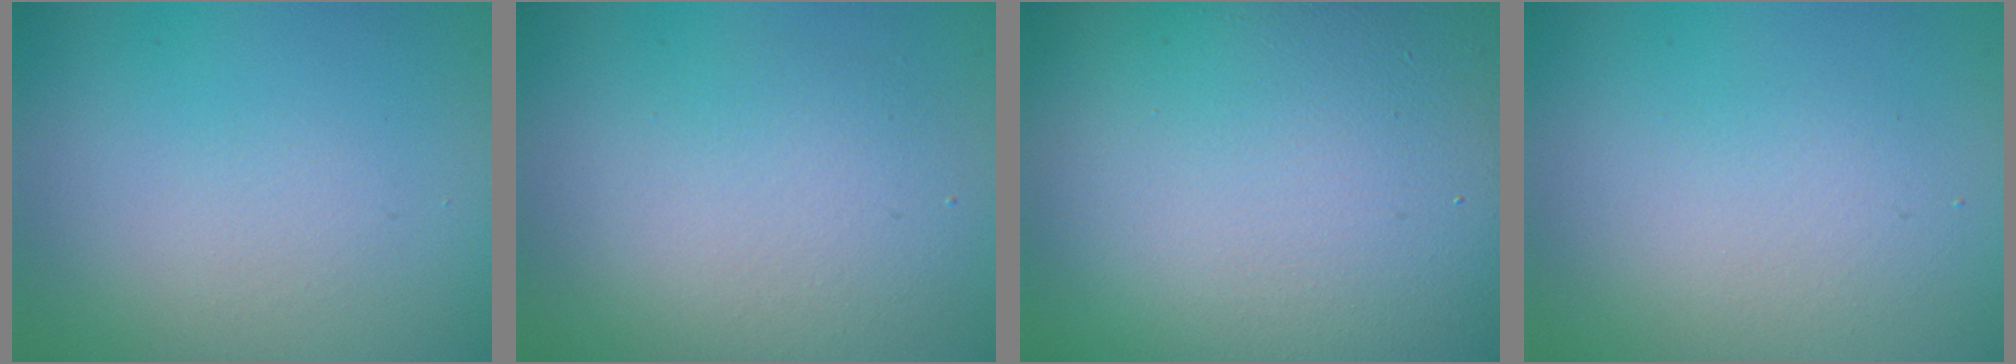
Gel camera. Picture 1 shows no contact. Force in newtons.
{"total": 3.7, "press": 3.6, "slide": 0.3}
{"total": 24.8, "press": 24.8, "slide": 1.1}
{"total": 1.9, "press": 1.9, "slide": 0.1}